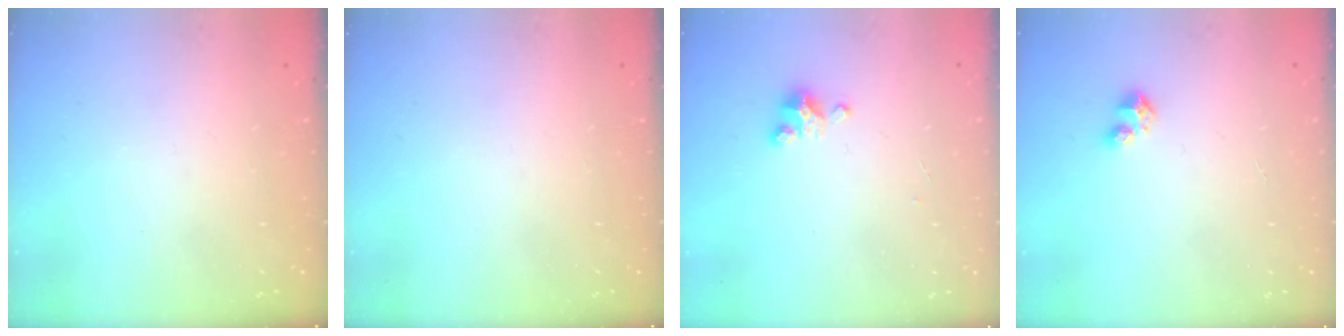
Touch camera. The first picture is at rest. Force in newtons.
{"total": 0.0}
{"total": 3.2, "press": 3.2, "slide": 0.3}
{"total": 2.9, "press": 2.9, "slide": 0.3}